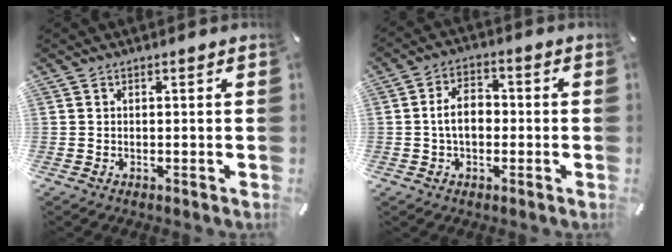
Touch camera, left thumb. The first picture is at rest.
{"total": 6.9, "force": [-0.7, 4.4, 5.3], "torque": [-0.108, 0.011, -0.016]}